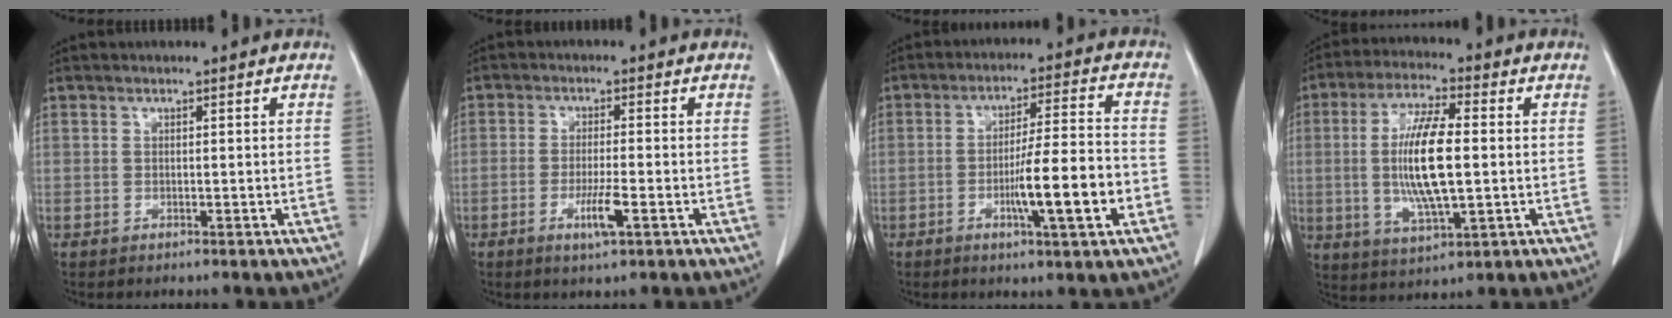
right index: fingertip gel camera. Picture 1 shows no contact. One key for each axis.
{"total": 4.4, "fx": -1.8, "fy": 0.3, "fz": 4.0, "tx": -0.075, "ty": -0.007, "tz": -0.033}
{"total": 11.1, "fx": -3.6, "fy": 0.4, "fz": 10.5, "tx": -0.167, "ty": -0.002, "tz": -0.057}
{"total": 12.3, "fx": -0.1, "fy": 2.7, "fz": 12.0, "tx": -0.240, "ty": -0.003, "tz": -0.001}